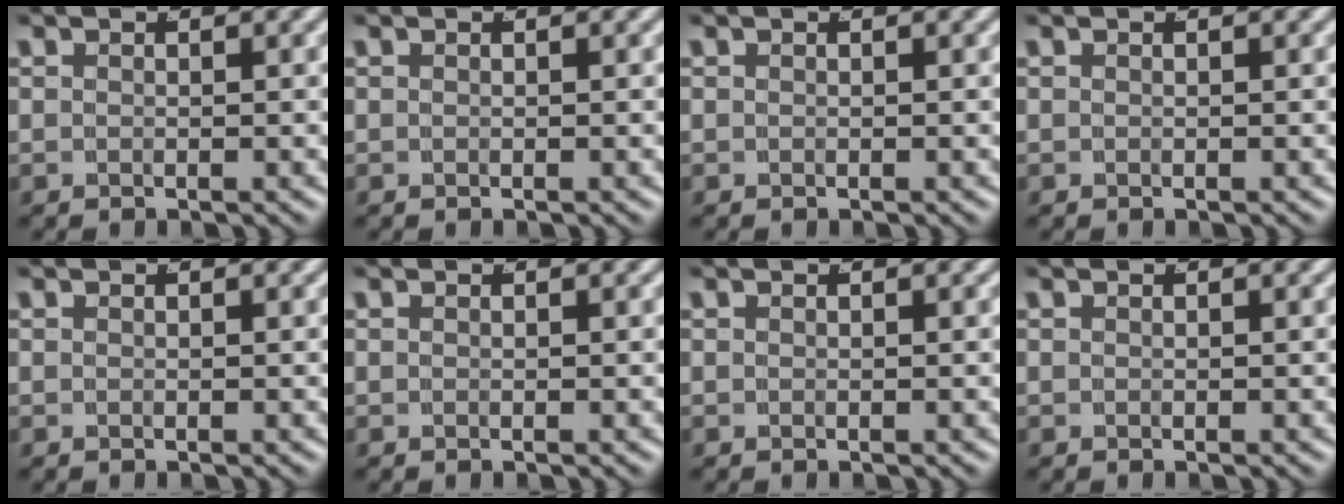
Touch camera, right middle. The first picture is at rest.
{"total": 0.0}
{"total": 0.0}
{"total": 0.0}
{"total": 0.0}
{"total": 0.0}
{"total": 0.0}
{"total": 0.0}